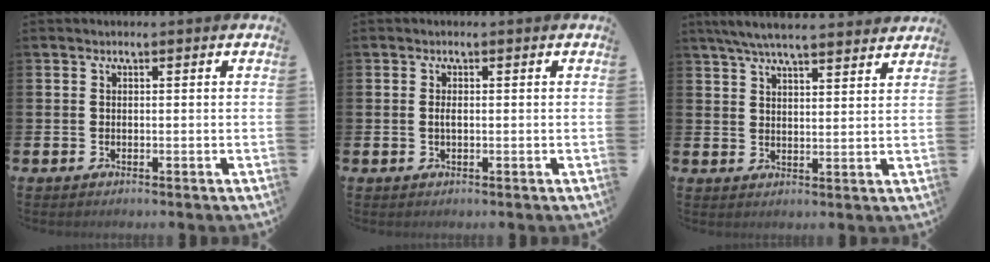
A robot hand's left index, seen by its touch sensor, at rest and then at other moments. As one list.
[{"total": 0.9, "force": [0.0, 0.3, 0.8], "torque": [-0.018, 0.003, -0.001]}, {"total": 6.4, "force": [6.0, 0.7, 2.0], "torque": [-0.054, -0.022, 0.110]}]